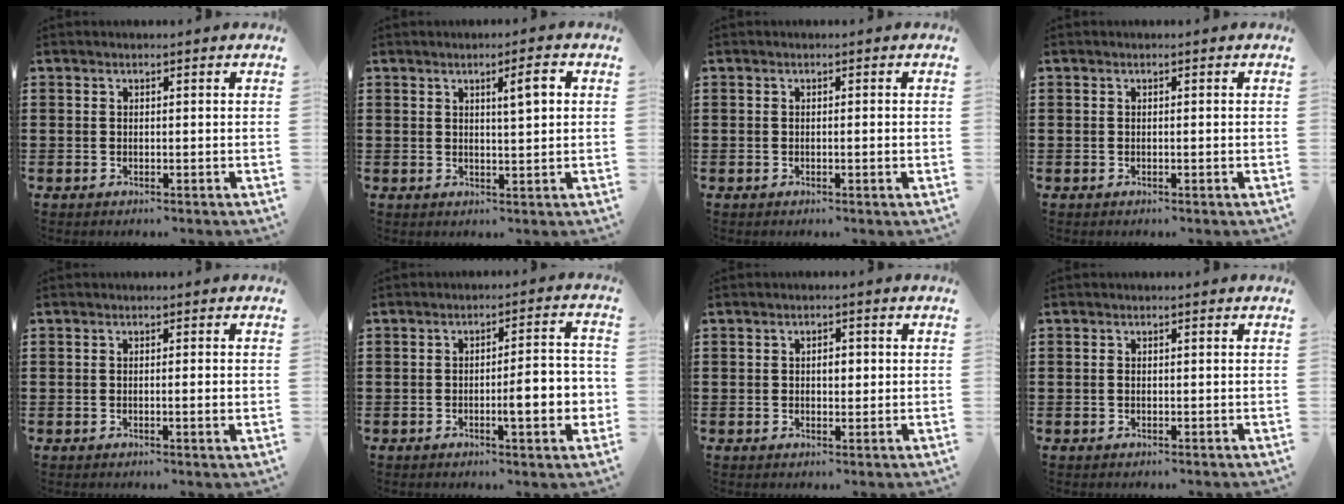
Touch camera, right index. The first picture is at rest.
{"total": 4.0, "force": [1.2, 0.7, 3.8], "torque": [-0.059, -0.001, 0.014]}
{"total": 0.8, "force": [-0.2, -0.1, 0.8], "torque": [-0.012, -0.004, -0.004]}
{"total": 0.0}
{"total": 1.4, "force": [-0.2, -0.1, 1.4], "torque": [-0.022, -0.006, -0.003]}
{"total": 6.9, "force": [-1.7, 1.3, 6.6], "torque": [-0.091, -0.007, -0.032]}
{"total": 2.1, "force": [0.1, 1.1, 1.8], "torque": [-0.028, 0.003, -0.002]}
{"total": 0.6, "force": [-0.1, 0.1, 0.6], "torque": [-0.014, -0.002, -0.001]}